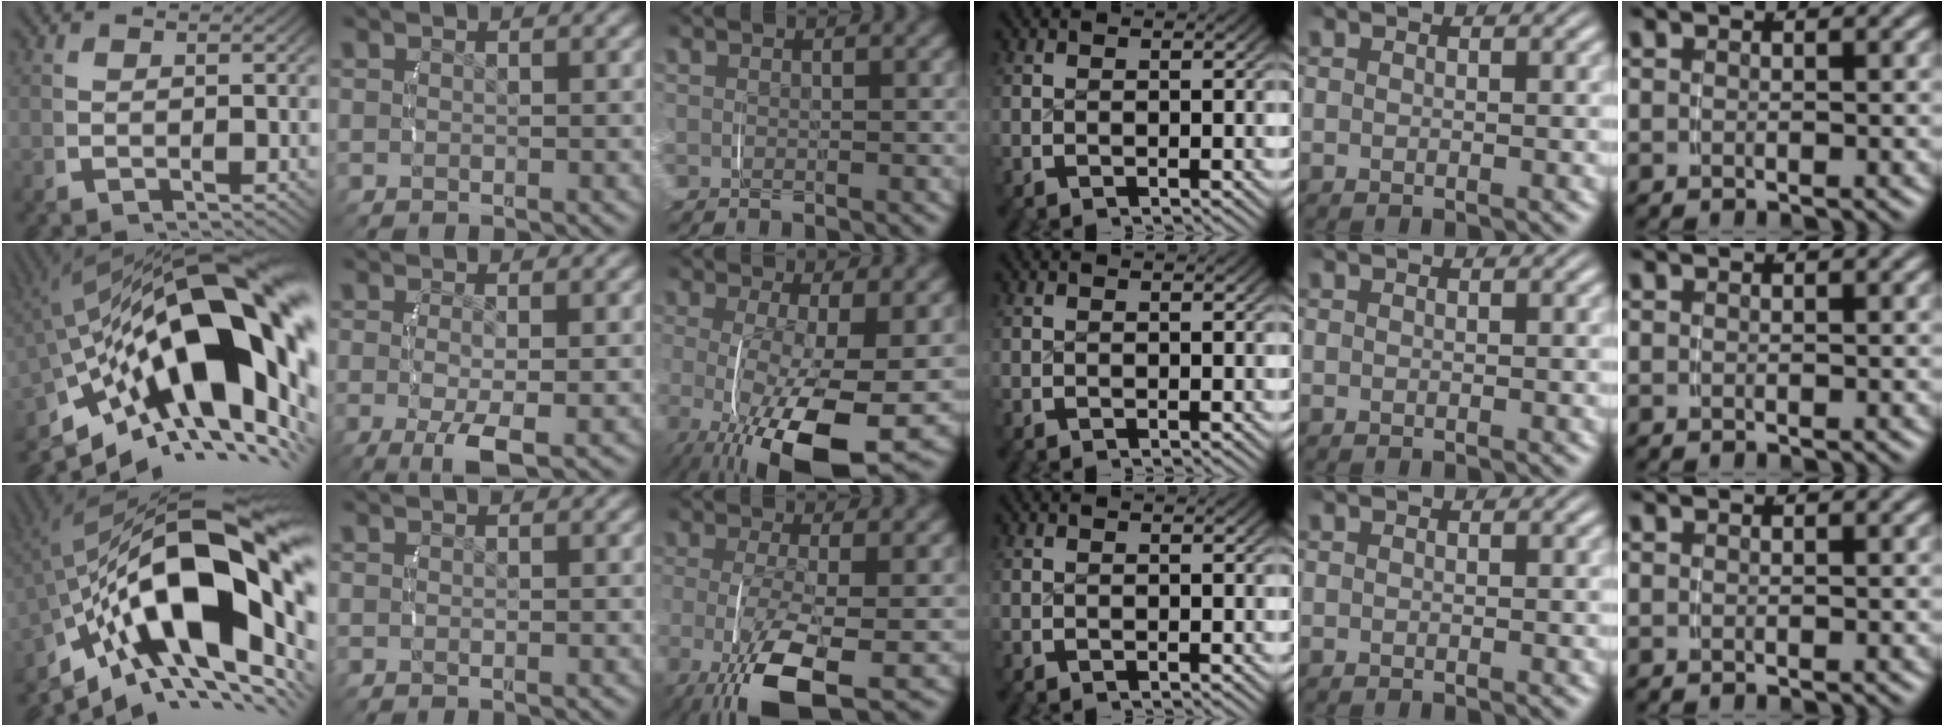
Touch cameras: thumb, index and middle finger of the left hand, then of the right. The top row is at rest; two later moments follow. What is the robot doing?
{"motion": "lift_and_place", "object": "camera"}